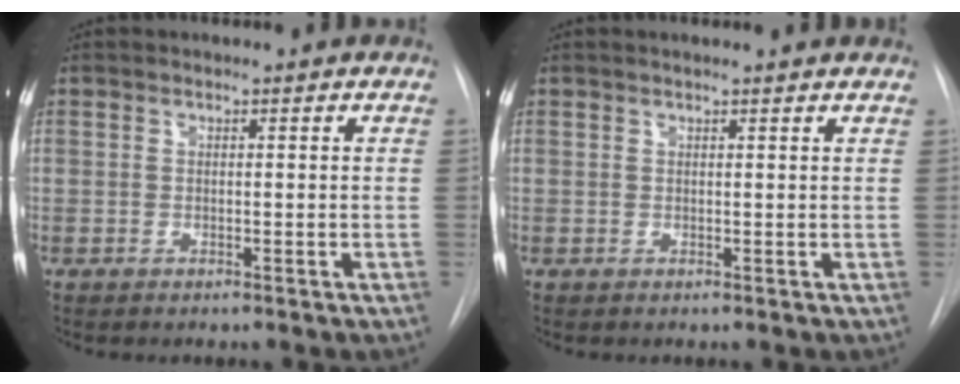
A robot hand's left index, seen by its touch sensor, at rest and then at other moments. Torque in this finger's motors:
{"motor_torque": [0.52, -1.26, -0.13, 0.00]}